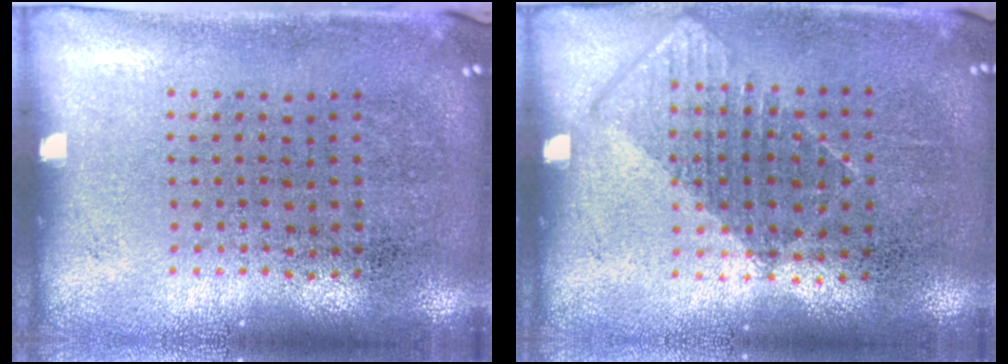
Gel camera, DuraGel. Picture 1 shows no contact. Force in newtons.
{"total": 0.8, "press": 0.7, "slide": 0.4}